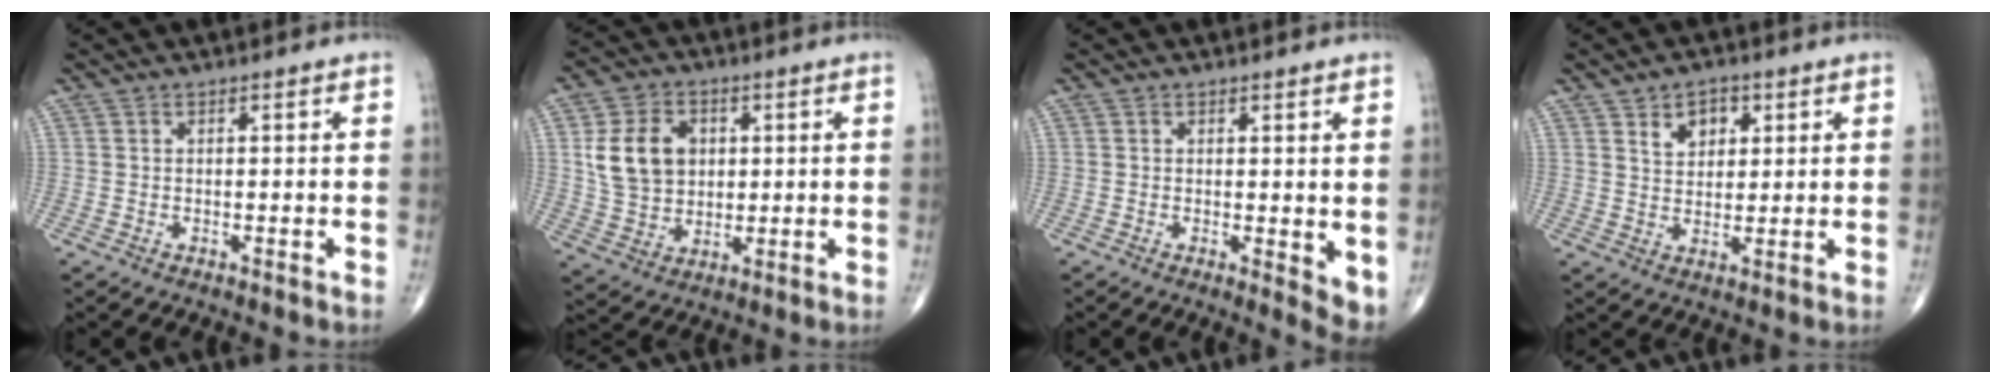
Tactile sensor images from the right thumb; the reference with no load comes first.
{"total": 11.5, "force": [2.4, 9.0, 6.9], "torque": [-0.101, -0.002, 0.048]}
{"total": 4.1, "force": [0.4, 1.6, 3.7], "torque": [-0.049, -0.013, 0.006]}
{"total": 5.6, "force": [2.6, 3.8, 3.1], "torque": [-0.024, -0.014, 0.041]}